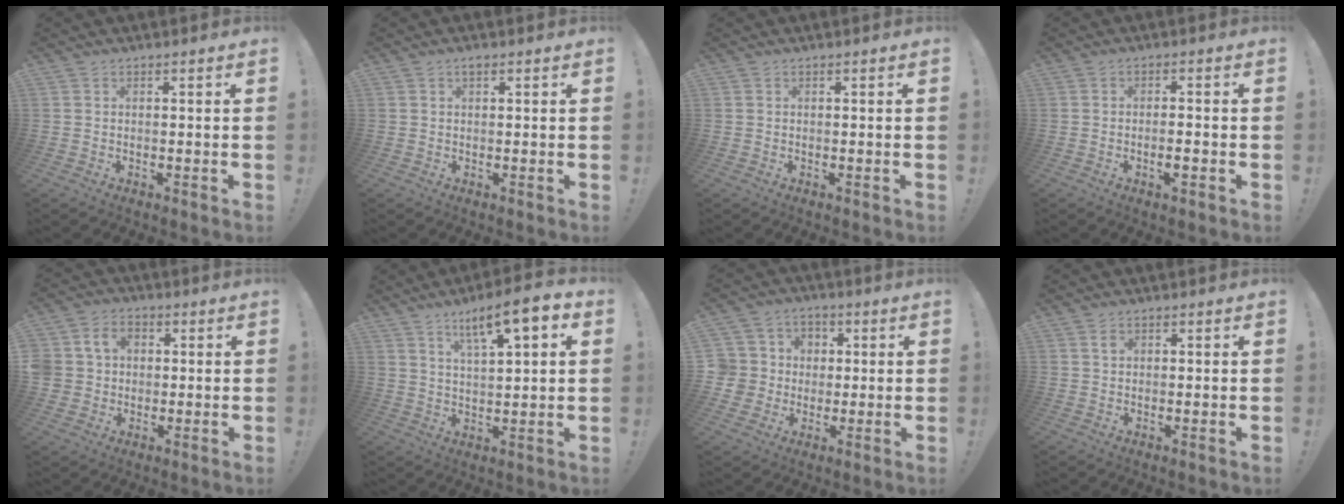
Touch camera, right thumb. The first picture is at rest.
{"total": 0.8, "force": [0.6, 0.2, 0.5], "torque": [-0.008, -0.001, 0.012]}
{"total": 0.0}
{"total": 2.9, "force": [-1.4, 0.4, 2.6], "torque": [-0.038, 0.001, -0.023]}
{"total": 7.5, "force": [1.4, 6.7, 2.9], "torque": [-0.055, 0.006, 0.030]}
{"total": 10.6, "force": [5.7, 2.1, 8.7], "torque": [-0.139, -0.027, 0.090]}
{"total": 9.3, "force": [0.2, 9.0, 2.2], "torque": [-0.043, 0.004, 0.012]}
{"total": 1.0, "force": [0.4, 0.6, 0.7], "torque": [-0.012, 0.002, 0.007]}